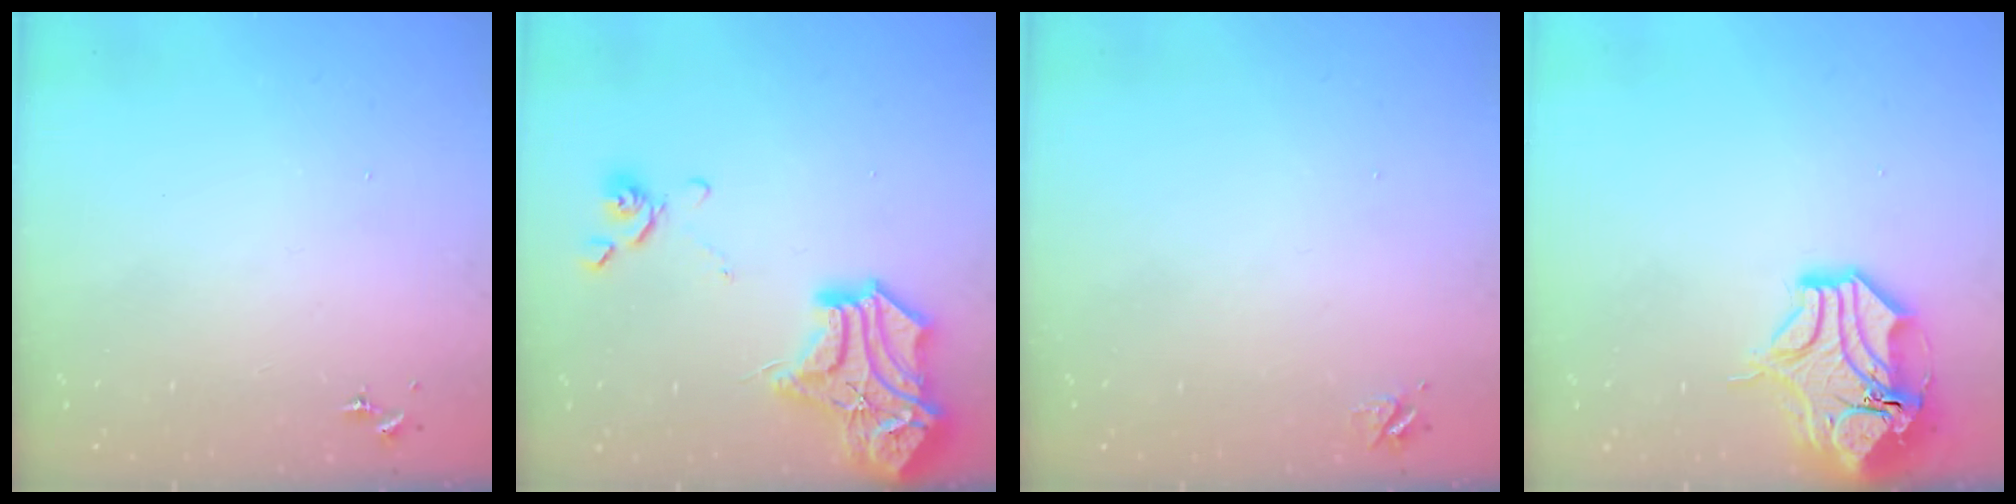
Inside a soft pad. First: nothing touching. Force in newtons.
{"total": 19.5, "press": 19.4, "slide": 2.1}
{"total": 3.7, "press": 3.6, "slide": 0.5}
{"total": 15.1, "press": 14.9, "slide": 2.5}